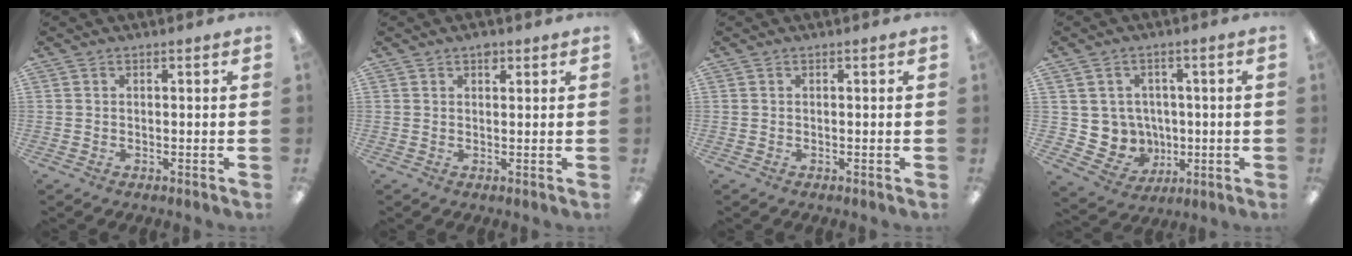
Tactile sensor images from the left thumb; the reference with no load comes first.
{"total": 2.0, "force": [1.3, 1.0, 1.1], "torque": [-0.008, -0.004, 0.020]}
{"total": 0.0}
{"total": 6.4, "force": [1.8, 6.1, 0.0], "torque": [-0.025, -0.011, 0.047]}